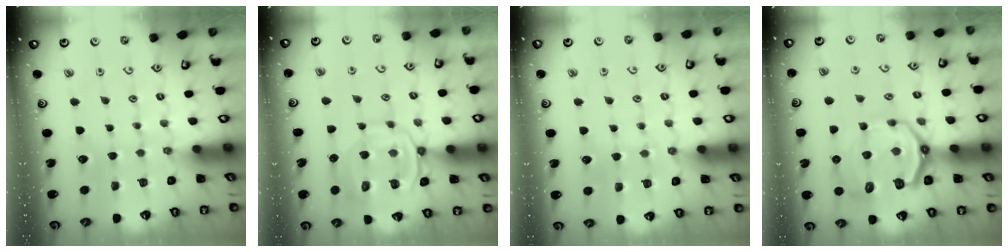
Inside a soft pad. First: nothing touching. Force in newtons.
{"total": 11.7, "press": 11.7, "slide": 1.3}
{"total": 3.9, "press": 3.9, "slide": 0.4}
{"total": 13.3, "press": 12.7, "slide": 3.9}